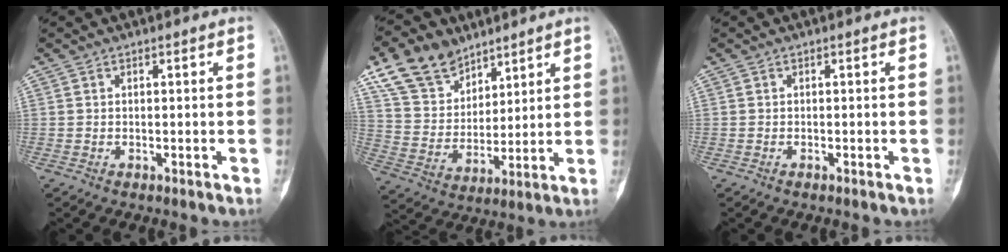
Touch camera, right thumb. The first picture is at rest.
{"total": 13.7, "force": [9.4, 8.7, 4.9], "torque": [-0.064, -0.032, 0.188]}
{"total": 0.6, "force": [-0.5, 0.3, 0.3], "torque": [-0.002, 0.001, -0.010]}